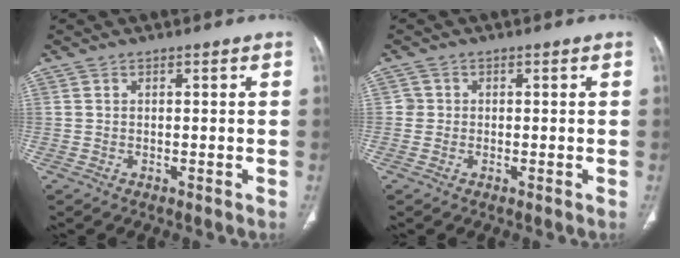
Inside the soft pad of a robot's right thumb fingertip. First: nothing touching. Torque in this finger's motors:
{"motor_torque": [-0.01, -0.08, 0.35, 0.20, 0.00]}